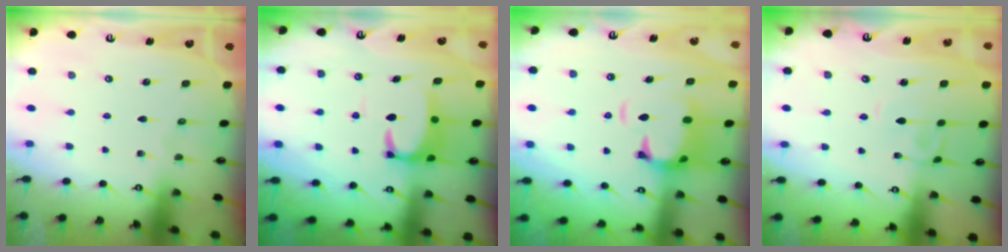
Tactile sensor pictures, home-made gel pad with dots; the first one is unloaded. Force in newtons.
{"total": 4.5, "press": 4.4, "slide": 1.1}
{"total": 4.6, "press": 4.4, "slide": 1.6}
{"total": 3.5, "press": 3.5, "slide": 0.1}